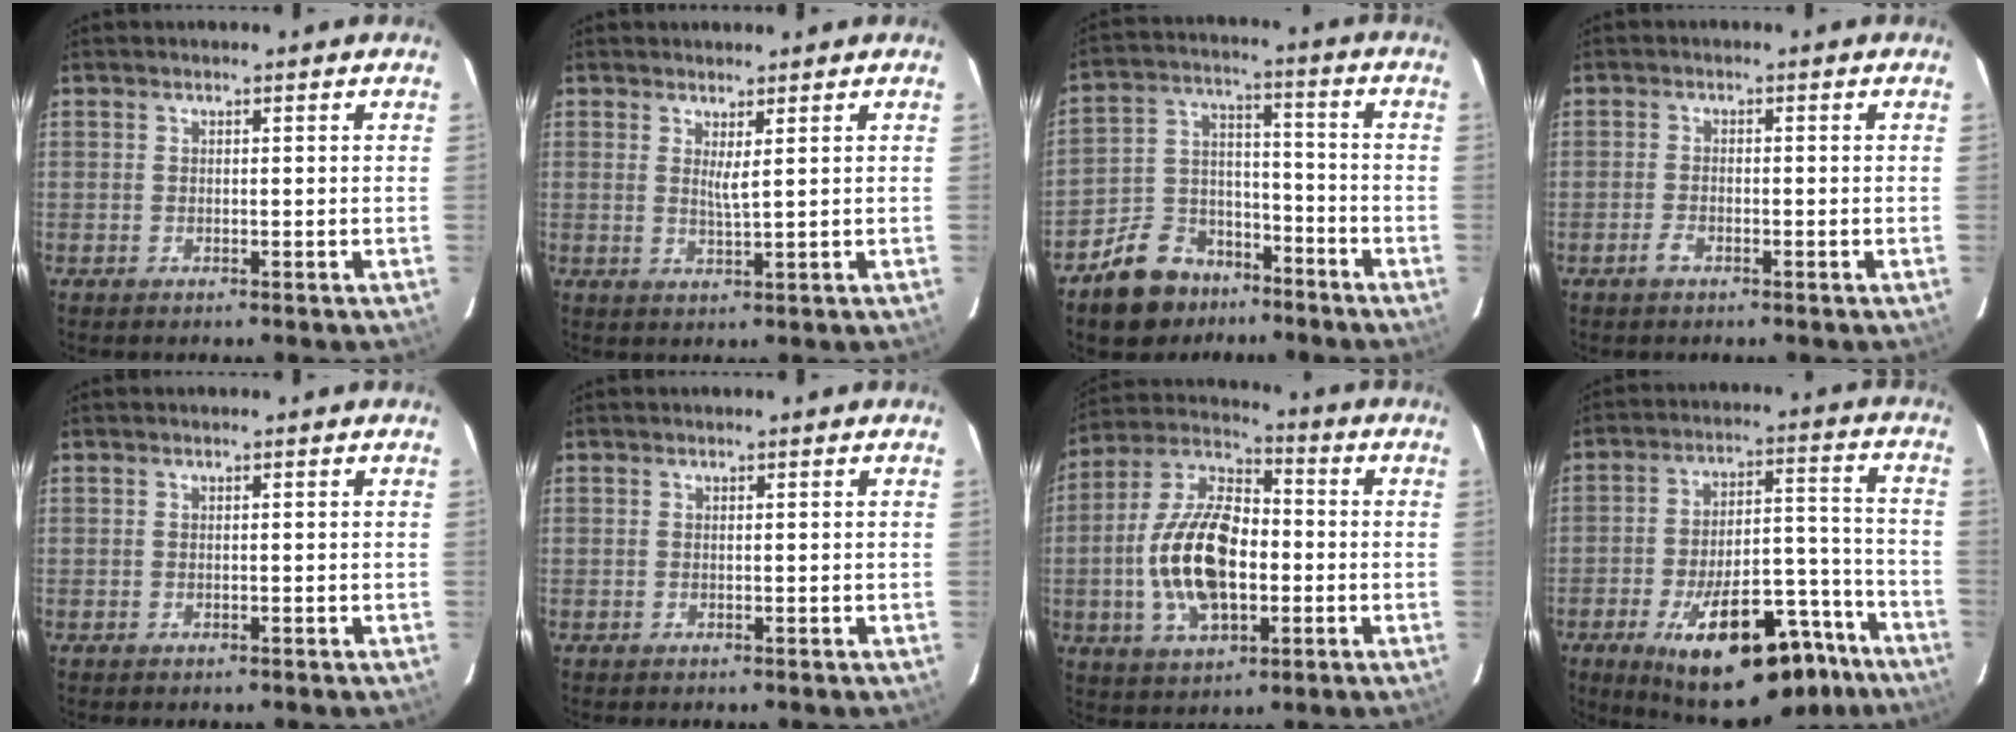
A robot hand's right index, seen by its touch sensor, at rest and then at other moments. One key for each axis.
{"total": 2.3, "fx": 1.1, "fy": -0.1, "fz": 2.0, "tx": -0.034, "ty": -0.005, "tz": 0.019}
{"total": 12.1, "fx": -8.6, "fy": 7.6, "fz": 3.9, "tx": -0.093, "ty": 0.044, "tz": -0.129}
{"total": 2.0, "fx": -1.3, "fy": 0.9, "fz": 1.3, "tx": -0.030, "ty": 0.000, "tz": -0.025}
{"total": 0.0}
{"total": 0.0}
{"total": 17.1, "fx": -2.6, "fy": 9.0, "fz": 14.4, "tx": -0.292, "ty": 0.010, "tz": -0.045}
{"total": 23.8, "fx": -15.5, "fy": 9.4, "fz": 15.4, "tx": -0.243, "ty": 0.016, "tz": -0.207}